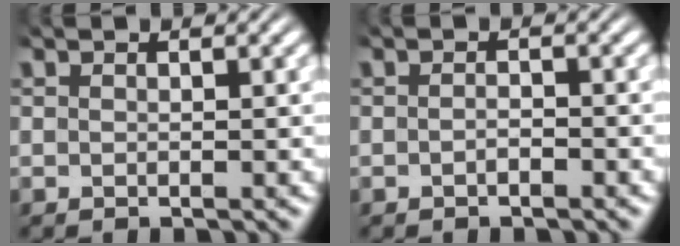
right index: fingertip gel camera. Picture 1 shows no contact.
{"total": 1.0, "force": [-0.8, 0.3, 0.5], "torque": [-0.010, 0.000, -0.016]}